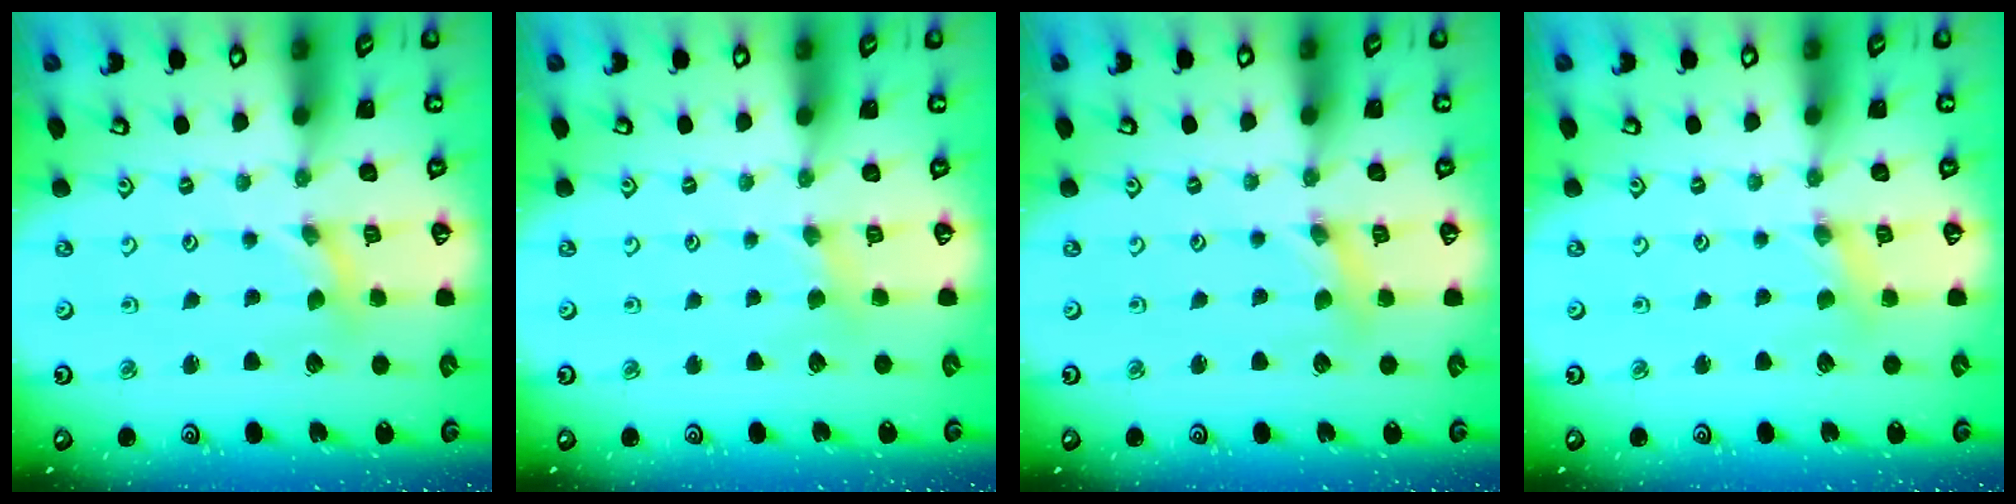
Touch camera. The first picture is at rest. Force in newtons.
{"total": 1.9, "press": 1.9, "slide": 0.4}
{"total": 2.1, "press": 2.1, "slide": 0.3}
{"total": 1.9, "press": 1.8, "slide": 0.3}